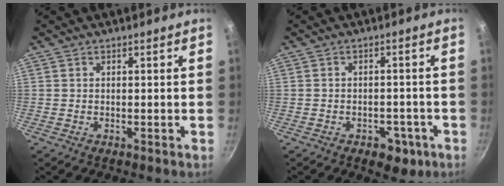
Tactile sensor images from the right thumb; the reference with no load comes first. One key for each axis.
{"total": 5.7, "fx": -2.7, "fy": 3.8, "fz": 3.3, "tx": -0.018, "ty": 0.022, "tz": -0.020}